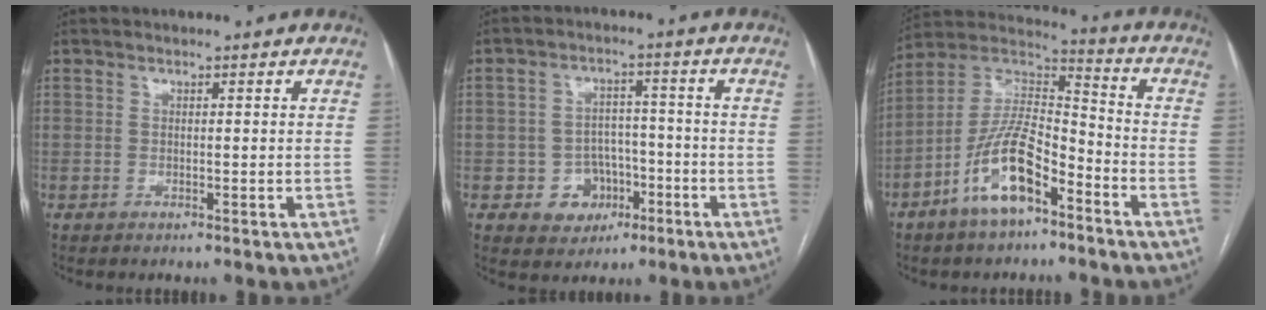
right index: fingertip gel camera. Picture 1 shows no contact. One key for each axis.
{"total": 6.3, "fx": -2.4, "fy": 5.6, "fz": 1.6, "tx": -0.017, "ty": 0.016, "tz": -0.027}
{"total": 13.4, "fx": -7.2, "fy": 4.5, "fz": 10.3, "tx": -0.210, "ty": 0.012, "tz": -0.132}